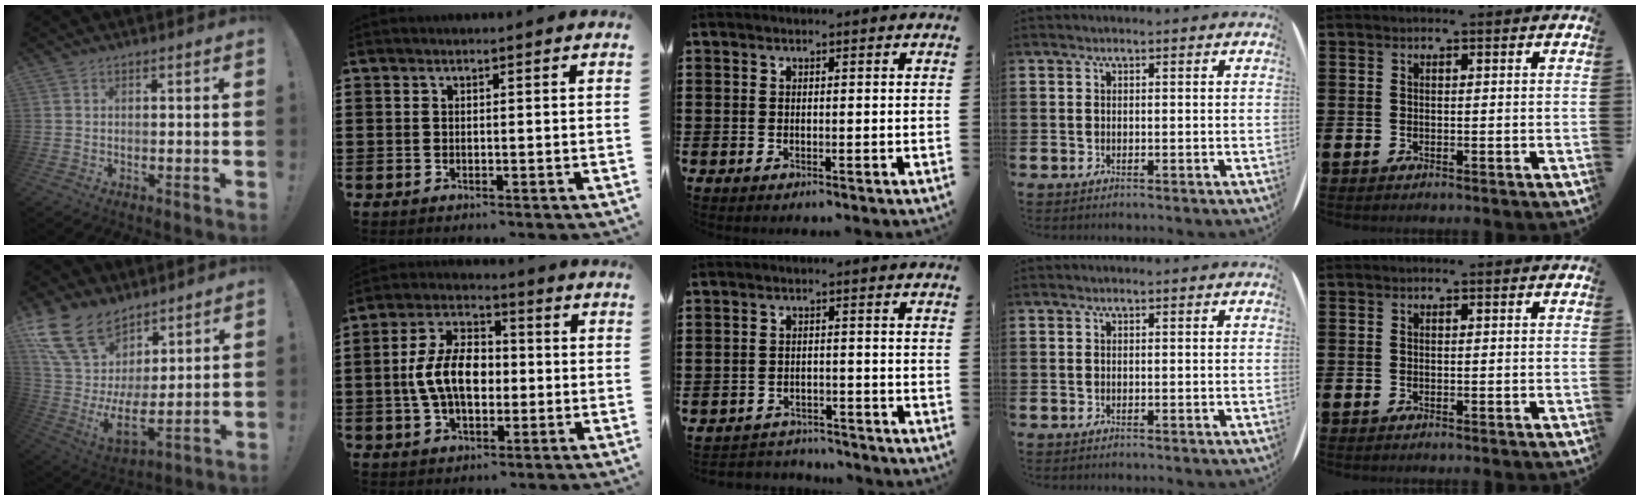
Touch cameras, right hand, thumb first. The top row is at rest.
{"thumb": {"total": 17.0, "force": [9.6, 9.1, 10.7], "torque": [-0.239, -0.078, 0.177]}, "index": {"total": 9.3, "force": [-0.6, 5.9, 7.2], "torque": [-0.170, 0.010, -0.018]}, "middle": {"total": 2.6, "force": [-2.5, 0.5, -0.2], "torque": [-0.005, 0.000, -0.055]}}